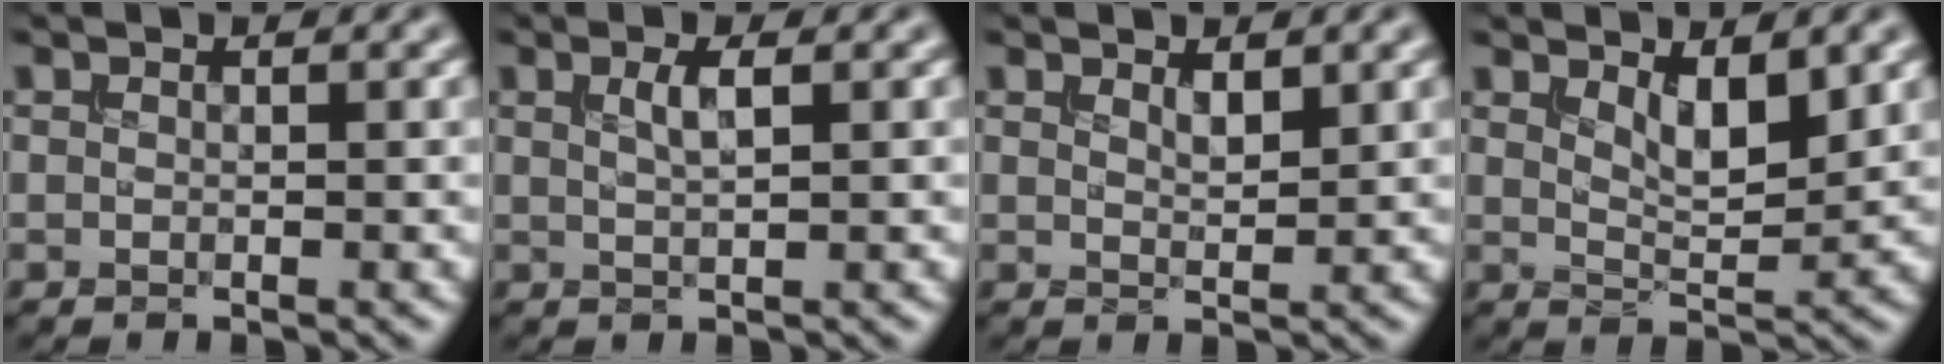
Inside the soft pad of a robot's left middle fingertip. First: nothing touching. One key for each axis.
{"total": 1.9, "fx": 0.6, "fy": 0.5, "fz": 1.7, "tx": -0.030, "ty": 0.003, "tz": 0.009}
{"total": 1.4, "fx": 1.0, "fy": 0.4, "fz": 0.9, "tx": -0.016, "ty": -0.002, "tz": 0.018}
{"total": 3.4, "fx": 1.7, "fy": 1.2, "fz": 2.7, "tx": -0.048, "ty": -0.010, "tz": 0.032}